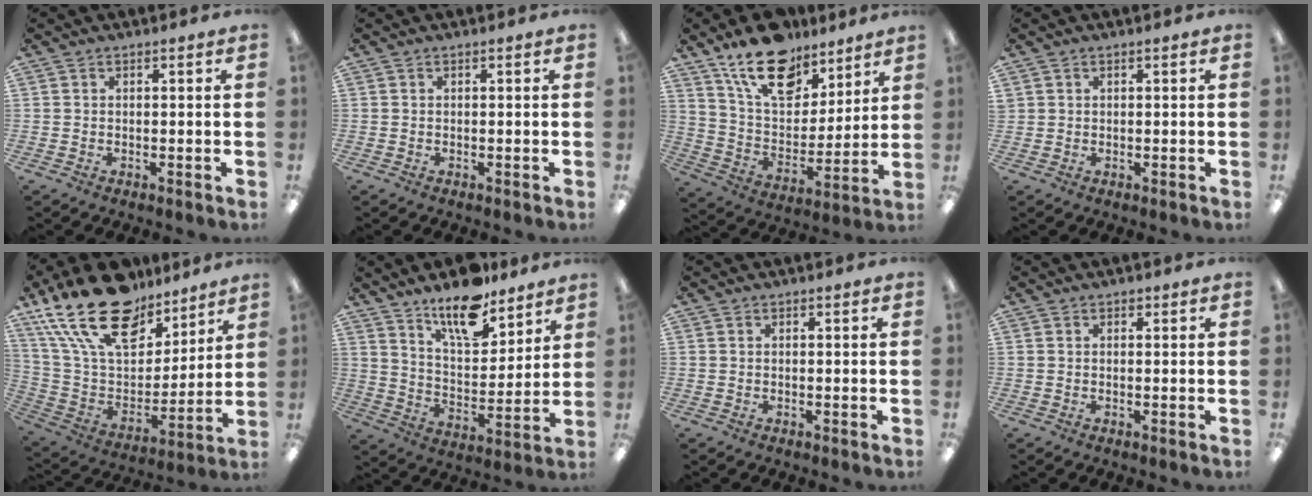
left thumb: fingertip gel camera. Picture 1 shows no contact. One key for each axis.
{"total": 0.0}
{"total": 18.2, "fx": 13.3, "fy": 9.1, "fz": 8.4, "tx": -0.147, "ty": -0.075, "tz": 0.238}
{"total": 0.6, "fx": 0.3, "fy": 0.5, "fz": -0.2, "tx": 0.003, "ty": -0.001, "tz": 0.006}
{"total": 23.6, "fx": 16.3, "fy": 11.9, "fz": 12.2, "tx": -0.252, "ty": -0.098, "tz": 0.295}
{"total": 13.6, "fx": 11.1, "fy": 4.8, "fz": 6.3, "tx": -0.100, "ty": -0.073, "tz": 0.196}
{"total": 0.0}
{"total": 0.5, "fx": 0.4, "fy": 0.3, "fz": 0.1, "tx": -0.001, "ty": 0.002, "tz": 0.006}